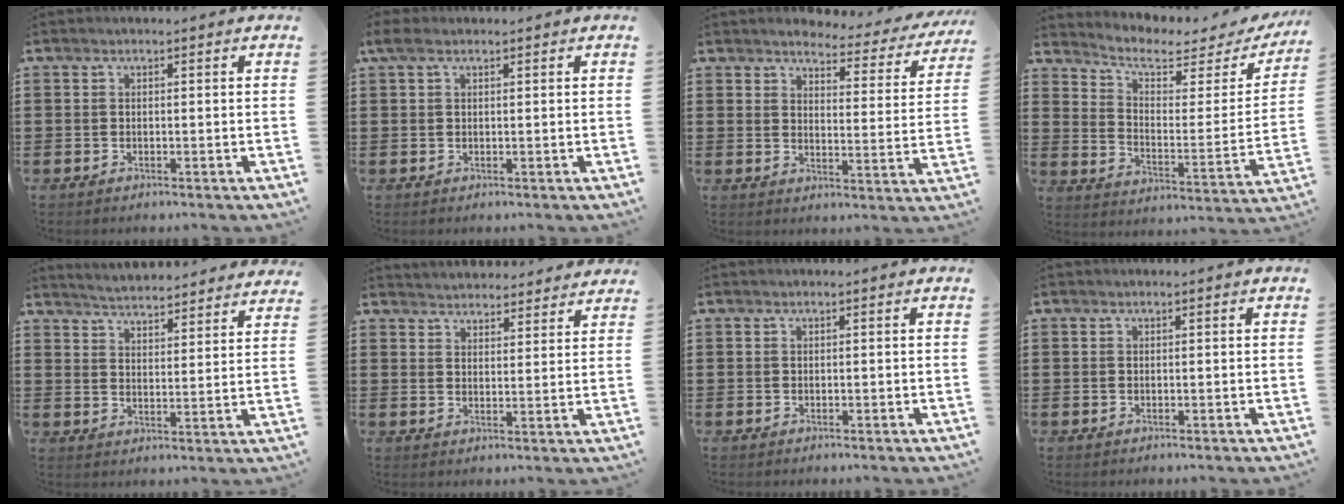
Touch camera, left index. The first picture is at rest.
{"total": 2.0, "force": [0.7, 0.9, 1.6], "torque": [-0.034, 0.006, 0.012]}
{"total": 3.4, "force": [3.3, 0.3, 0.8], "torque": [-0.029, -0.027, 0.050]}
{"total": 5.0, "force": [3.8, 2.0, 2.7], "torque": [-0.067, -0.026, 0.057]}
{"total": 4.3, "force": [4.3, -0.5, -0.1], "torque": [-0.019, -0.032, 0.073]}
{"total": 3.5, "force": [3.5, 0.1, -0.3], "torque": [-0.006, -0.017, 0.063]}
{"total": 0.0}
{"total": 0.0}